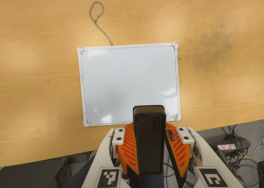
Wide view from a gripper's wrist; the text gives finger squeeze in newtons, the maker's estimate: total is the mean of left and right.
{"total": 8.5, "left": 8.5, "right": 8.6}